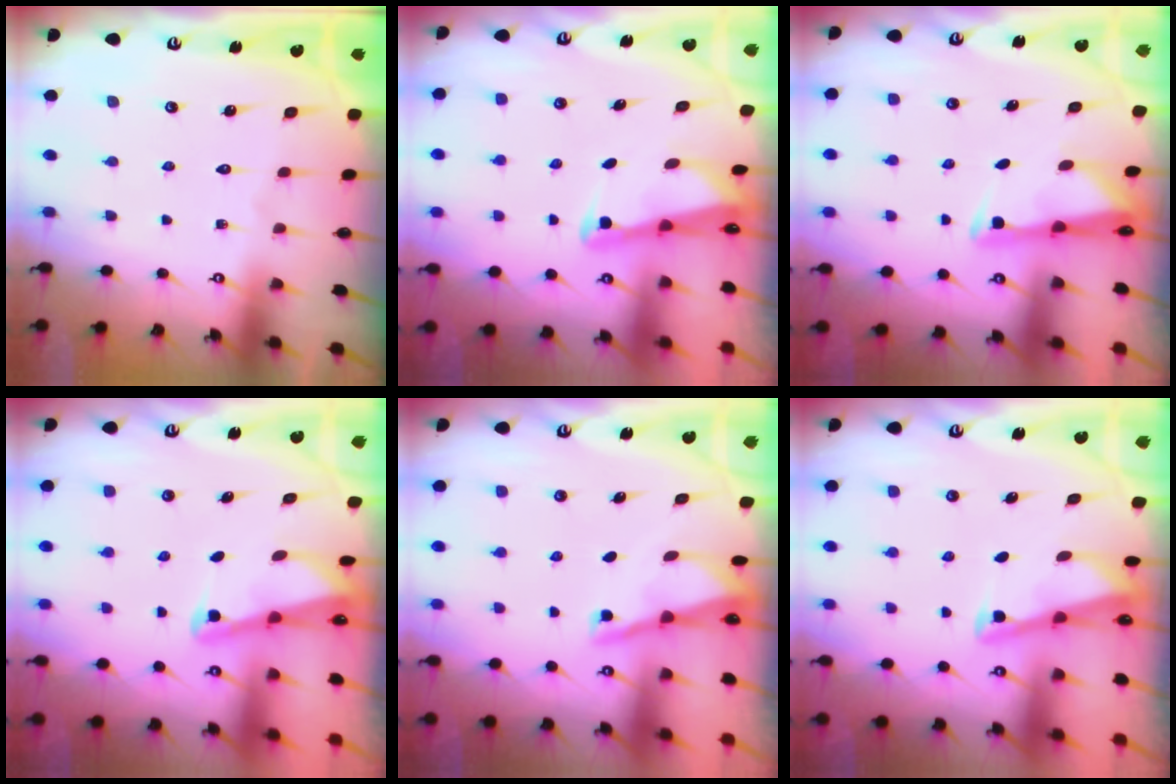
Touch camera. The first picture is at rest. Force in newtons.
{"total": 2.6, "press": 2.6, "slide": 0.2}
{"total": 2.7, "press": 2.7, "slide": 0.4}
{"total": 2.2, "press": 2.2, "slide": 0.3}
{"total": 2.9, "press": 2.8, "slide": 0.3}
{"total": 2.9, "press": 2.9, "slide": 0.4}